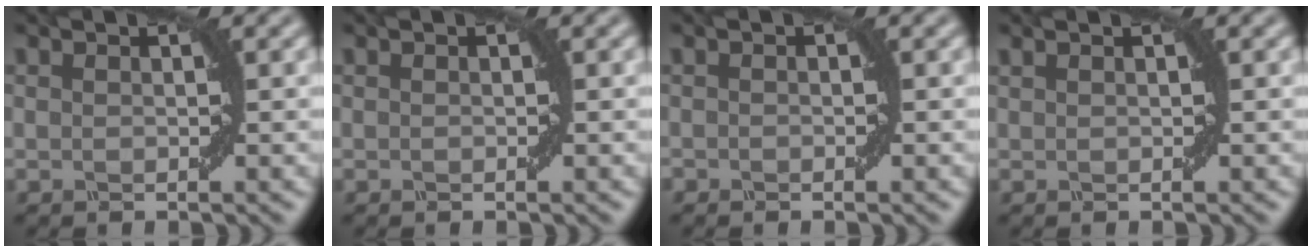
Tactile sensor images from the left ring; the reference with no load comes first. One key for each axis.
{"total": 0.0}
{"total": 0.6, "fx": -0.6, "fy": 0.1, "fz": 0.1, "tx": 0.000, "ty": 0.001, "tz": -0.011}
{"total": 0.9, "fx": 0.6, "fy": 0.4, "fz": 0.6, "tx": -0.001, "ty": -0.006, "tz": -0.003}